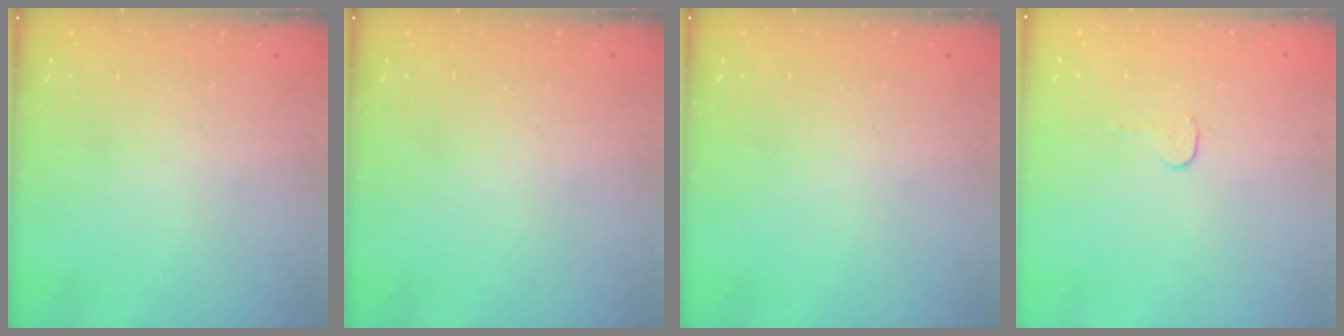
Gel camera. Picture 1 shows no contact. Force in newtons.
{"total": 0.0}
{"total": 0.0}
{"total": 3.7, "press": 3.7, "slide": 0.3}